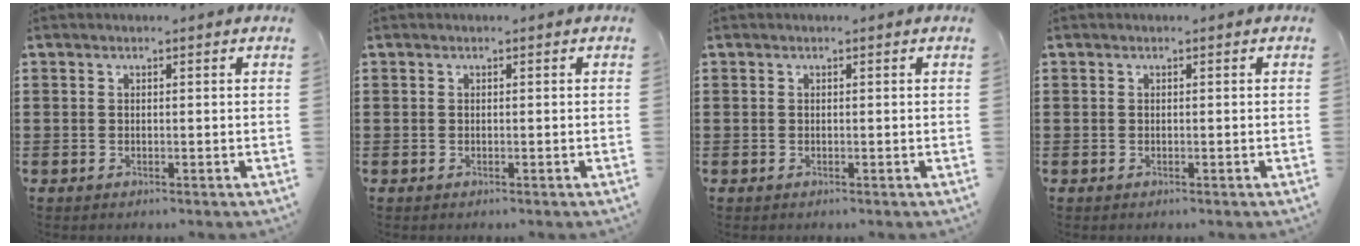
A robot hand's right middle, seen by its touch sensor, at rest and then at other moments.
{"total": 0.0}
{"total": 0.0}
{"total": 0.0}